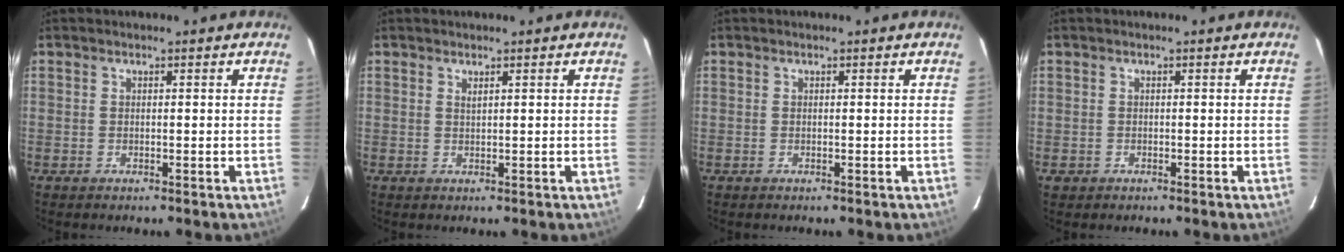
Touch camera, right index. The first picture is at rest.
{"total": 0.7, "force": [0.6, 0.1, 0.5], "torque": [-0.007, 0.000, 0.011]}
{"total": 0.0}
{"total": 1.4, "force": [-0.5, 1.3, 0.1], "torque": [-0.004, 0.002, -0.005]}